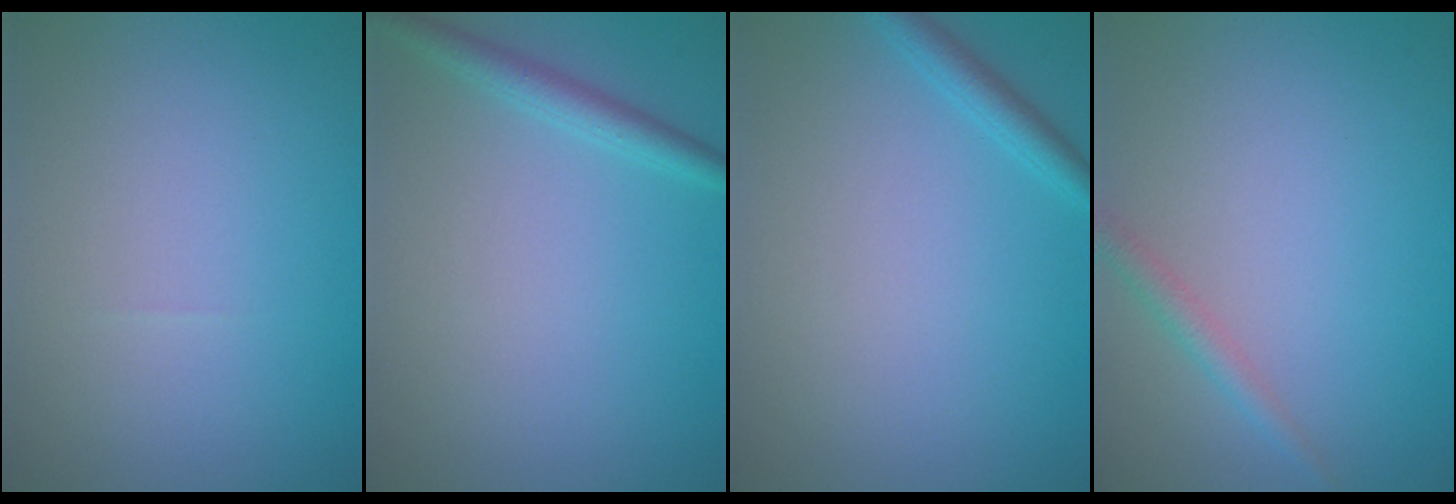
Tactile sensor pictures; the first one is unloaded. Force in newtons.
{"total": 2.0, "press": 2.0, "slide": 0.1}
{"total": 1.8, "press": 1.7, "slide": 0.1}
{"total": 1.6, "press": 1.6, "slide": 0.1}